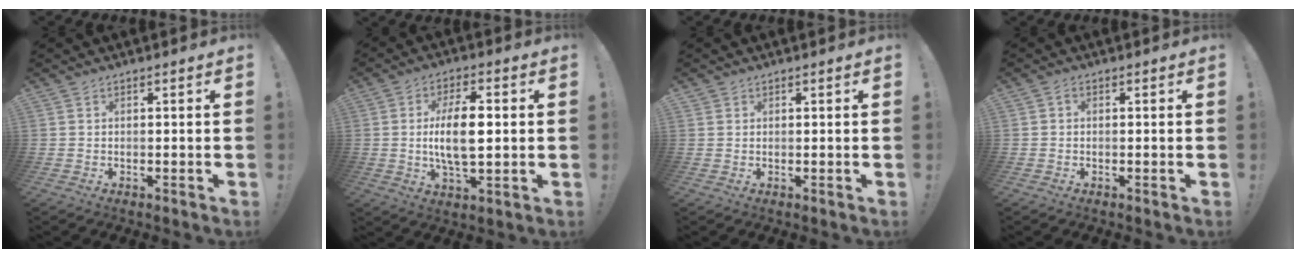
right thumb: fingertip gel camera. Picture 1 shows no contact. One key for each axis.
{"total": 12.1, "fx": 0.4, "fy": 4.8, "fz": 11.0, "tx": -0.204, "ty": -0.001, "tz": 0.002}
{"total": 0.8, "fx": 0.6, "fy": 0.5, "fz": 0.2, "tx": -0.004, "ty": 0.000, "tz": 0.011}
{"total": 0.7, "fx": -0.4, "fy": 0.3, "fz": 0.5, "tx": -0.018, "ty": 0.005, "tz": -0.006}